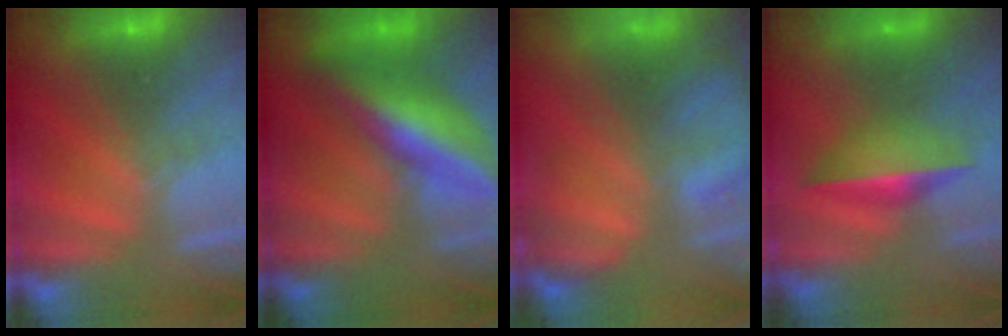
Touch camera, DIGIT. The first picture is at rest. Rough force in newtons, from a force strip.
{"total": 7.8}
{"total": 7.5}
{"total": 1.7}